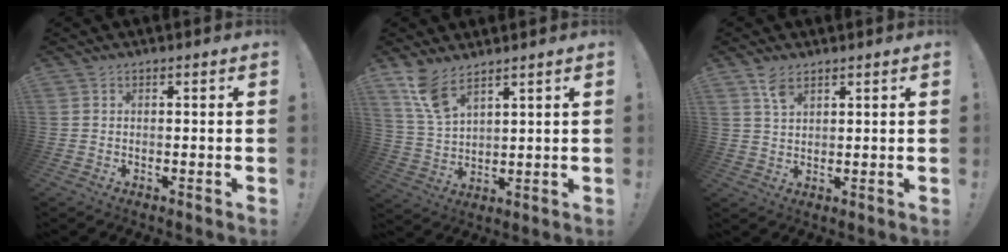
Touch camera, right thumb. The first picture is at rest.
{"total": 8.9, "force": [6.5, 3.0, 5.2], "torque": [-0.099, -0.032, 0.126]}
{"total": 4.5, "force": [3.1, 1.8, 2.7], "torque": [-0.043, -0.018, 0.054]}